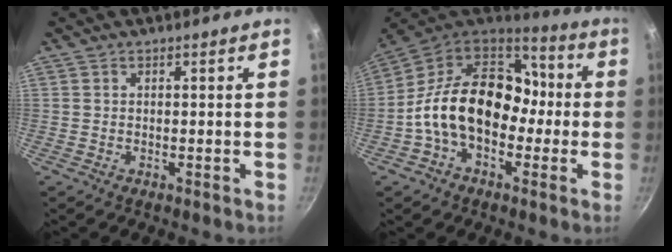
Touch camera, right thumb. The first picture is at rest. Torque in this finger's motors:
{"motor_torque": [2.06, 2.95, 1.60, -1.16, 0.29]}